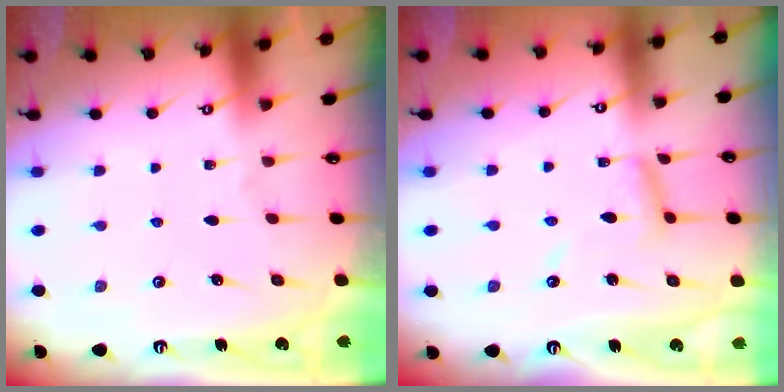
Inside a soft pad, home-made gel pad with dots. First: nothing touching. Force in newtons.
{"total": 8.3, "press": 8.2, "slide": 0.6}